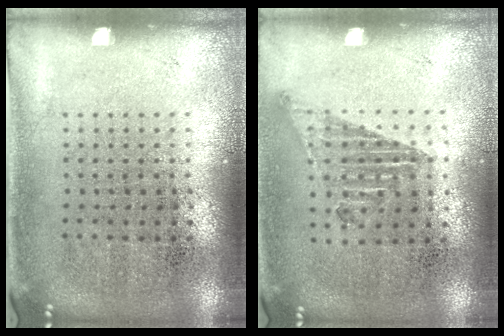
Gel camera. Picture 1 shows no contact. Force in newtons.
{"total": 1.0, "press": 0.9, "slide": 0.4}